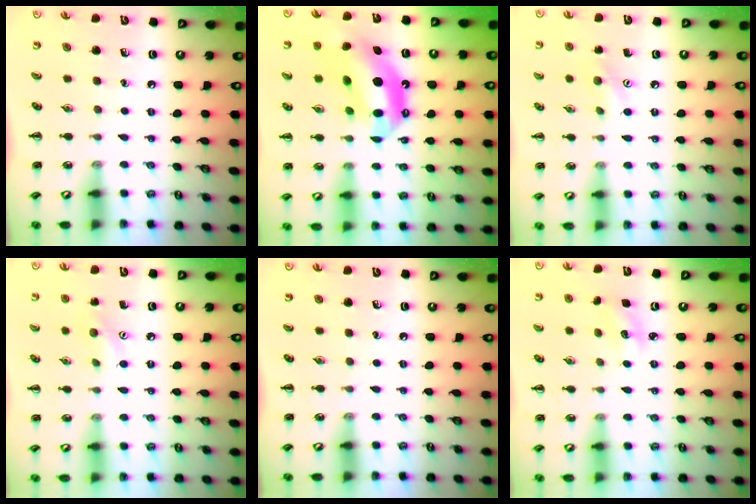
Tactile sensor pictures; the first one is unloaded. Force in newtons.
{"total": 13.6, "press": 13.1, "slide": 3.8}
{"total": 7.3, "press": 7.1, "slide": 1.6}
{"total": 7.3, "press": 7.1, "slide": 1.6}
{"total": 0.0}
{"total": 3.5, "press": 3.4, "slide": 1.0}